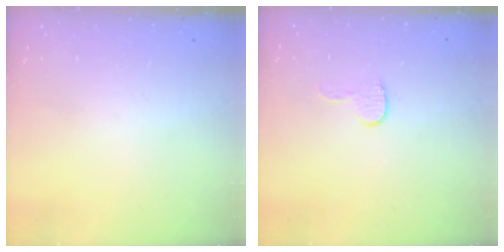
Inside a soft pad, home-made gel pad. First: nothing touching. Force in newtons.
{"total": 5.6, "press": 5.6, "slide": 0.5}